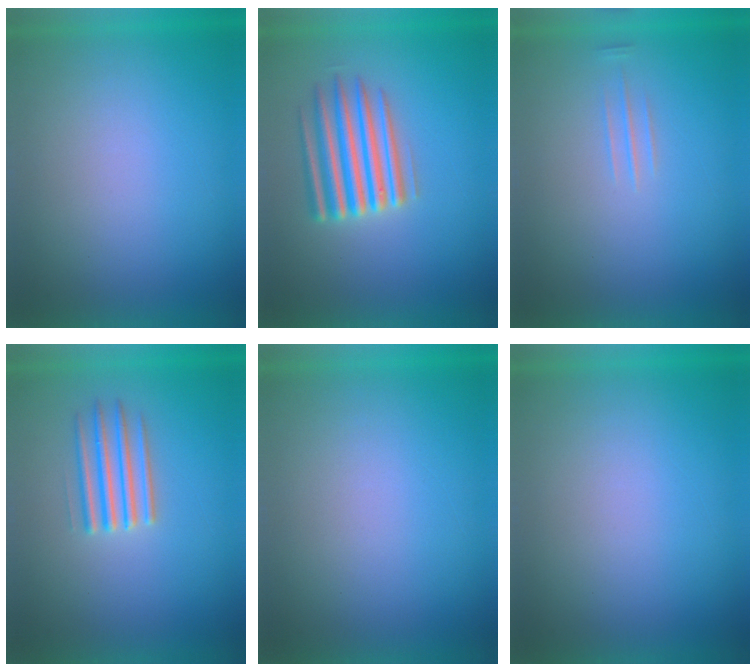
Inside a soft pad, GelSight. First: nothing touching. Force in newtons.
{"total": 5.7}
{"total": 1.3}
{"total": 2.5}
{"total": 0.0}
{"total": 0.0}